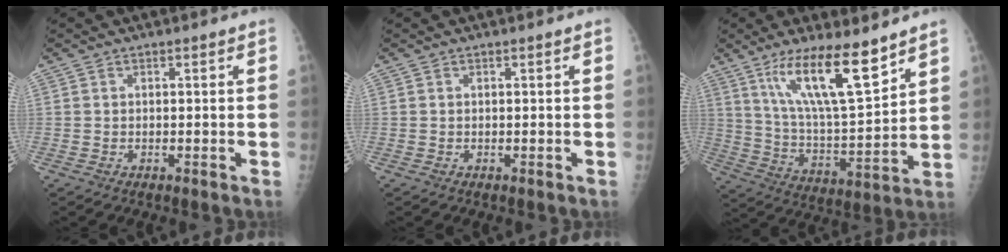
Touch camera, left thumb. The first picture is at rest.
{"total": 0.0}
{"total": 16.1, "force": [10.5, 3.3, 11.7], "torque": [-0.193, -0.067, 0.202]}